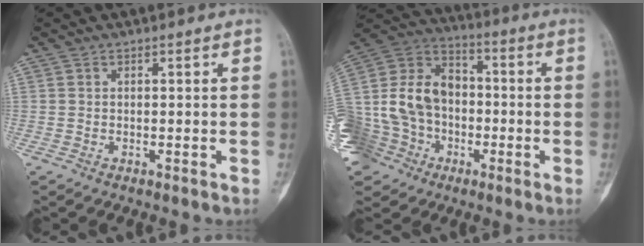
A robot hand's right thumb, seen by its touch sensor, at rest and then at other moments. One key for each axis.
{"total": 26.1, "fx": -7.1, "fy": 21.4, "fz": 13.1, "tx": -0.310, "ty": 0.079, "tz": -0.123}